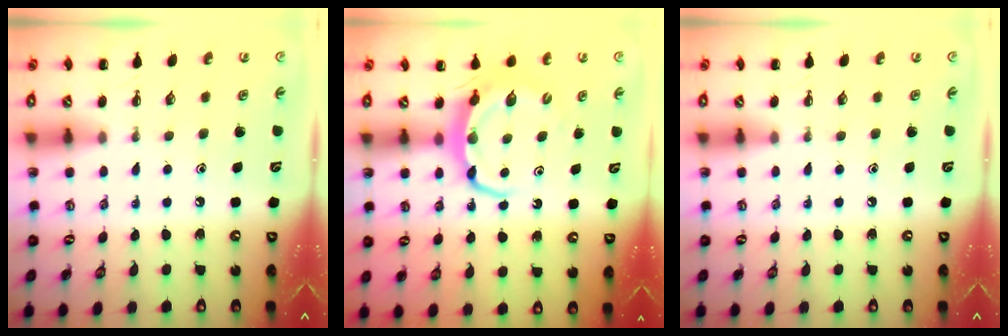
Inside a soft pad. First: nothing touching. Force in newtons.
{"total": 5.9, "press": 5.9, "slide": 0.5}
{"total": 0.0}